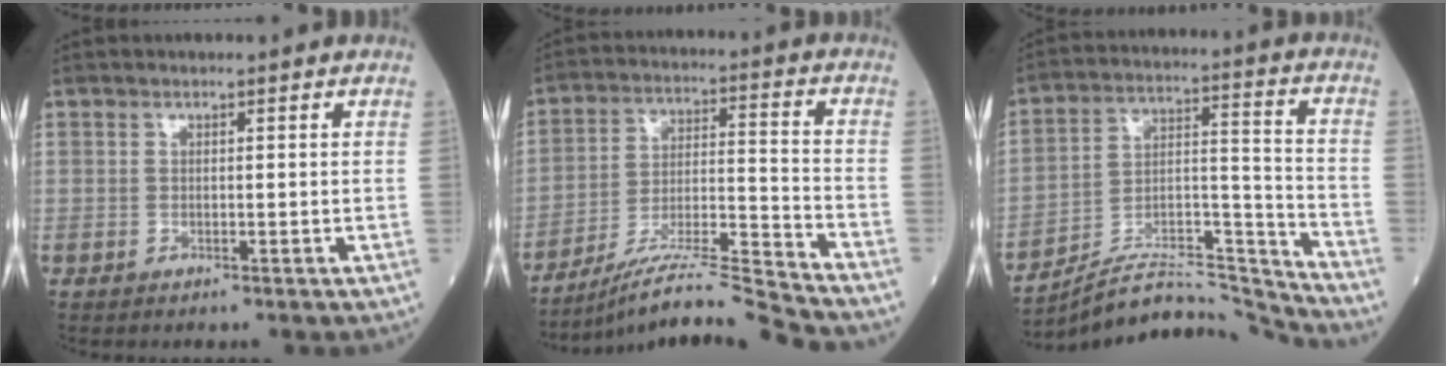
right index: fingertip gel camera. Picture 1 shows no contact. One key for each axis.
{"total": 13.4, "fx": -12.6, "fy": -2.6, "fz": 3.8, "tx": -0.058, "ty": 0.019, "tz": -0.224}
{"total": 15.7, "fx": -15.6, "fy": -0.7, "fz": 1.9, "tx": -0.027, "ty": 0.051, "tz": -0.264}